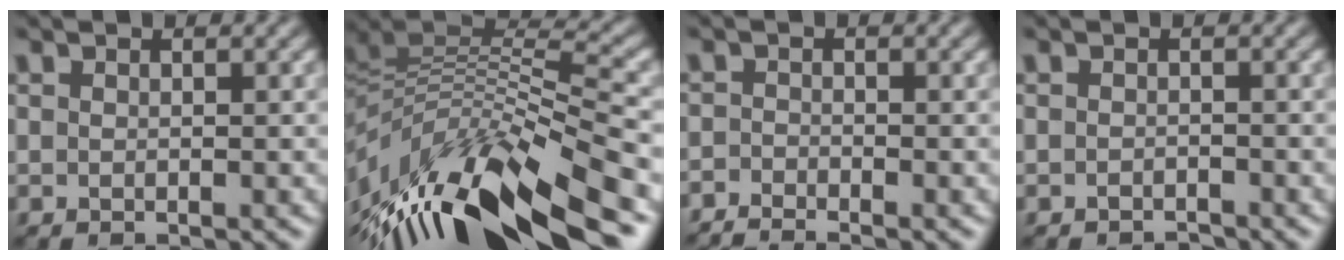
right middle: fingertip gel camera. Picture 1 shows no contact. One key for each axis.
{"total": 12.6, "fx": -5.1, "fy": 4.8, "fz": 10.5, "tx": -0.212, "ty": 0.020, "tz": -0.091}
{"total": 2.3, "fx": -2.2, "fy": 0.1, "fz": 0.7, "tx": -0.017, "ty": -0.004, "tz": -0.048}
{"total": 0.8, "fx": -0.8, "fy": 0.2, "fz": 0.1, "tx": -0.001, "ty": 0.002, "tz": -0.014}